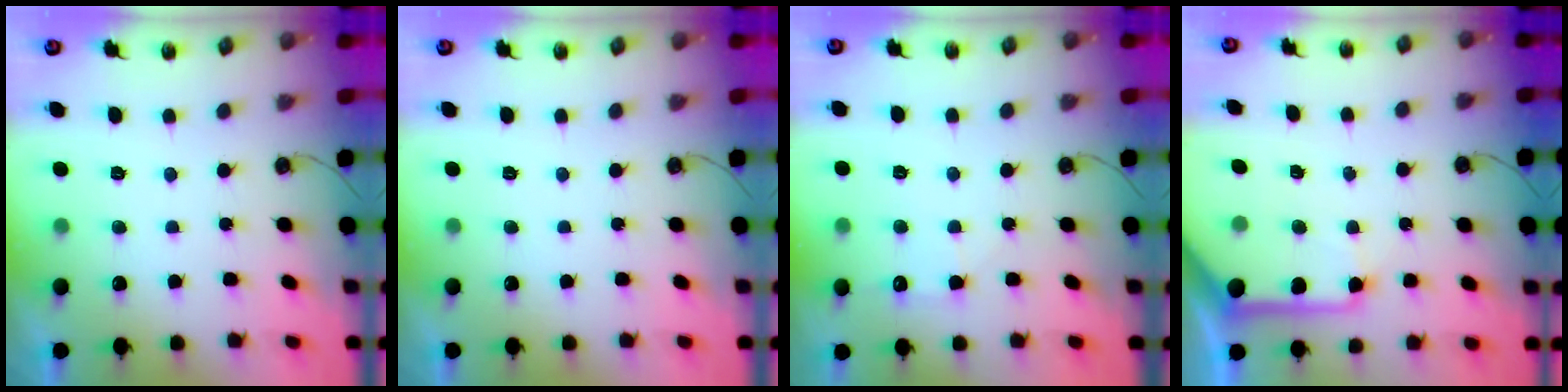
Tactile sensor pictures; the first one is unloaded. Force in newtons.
{"total": 0.0}
{"total": 5.5, "press": 5.4, "slide": 0.7}
{"total": 11.3, "press": 11.3, "slide": 0.8}